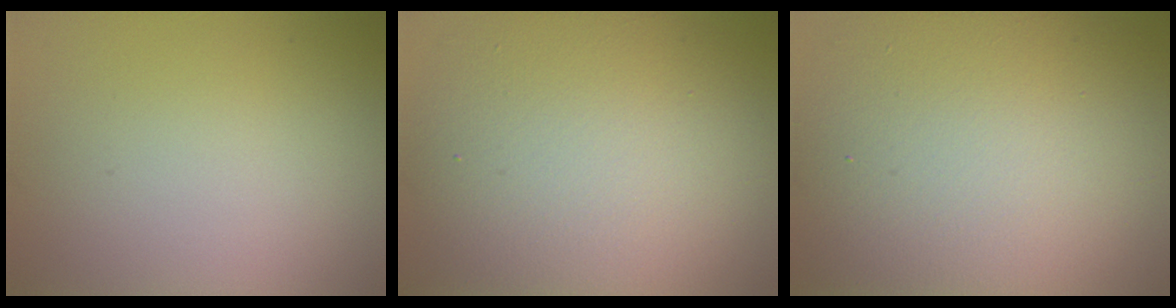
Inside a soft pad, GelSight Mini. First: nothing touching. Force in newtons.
{"total": 10.9, "press": 10.8, "slide": 1.1}
{"total": 15.0, "press": 15.0, "slide": 0.7}